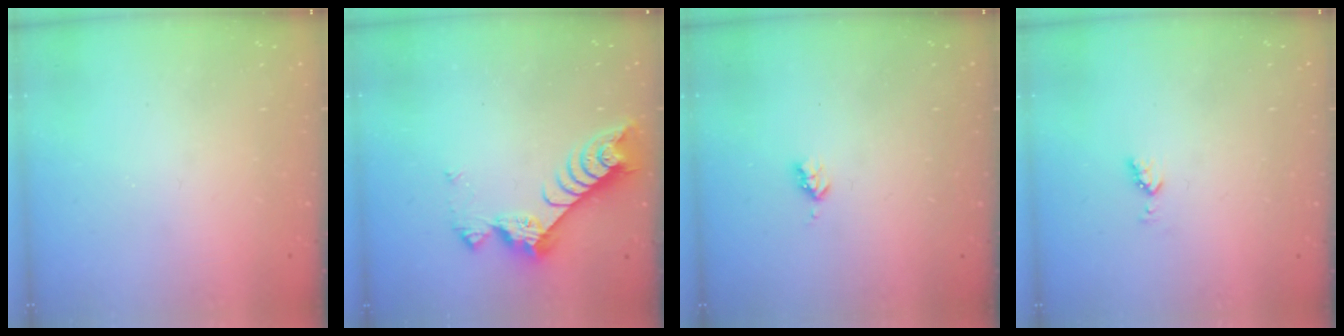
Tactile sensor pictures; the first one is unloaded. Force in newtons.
{"total": 7.4, "press": 7.3, "slide": 1.0}
{"total": 2.9, "press": 2.9, "slide": 0.5}
{"total": 3.6, "press": 3.5, "slide": 0.9}